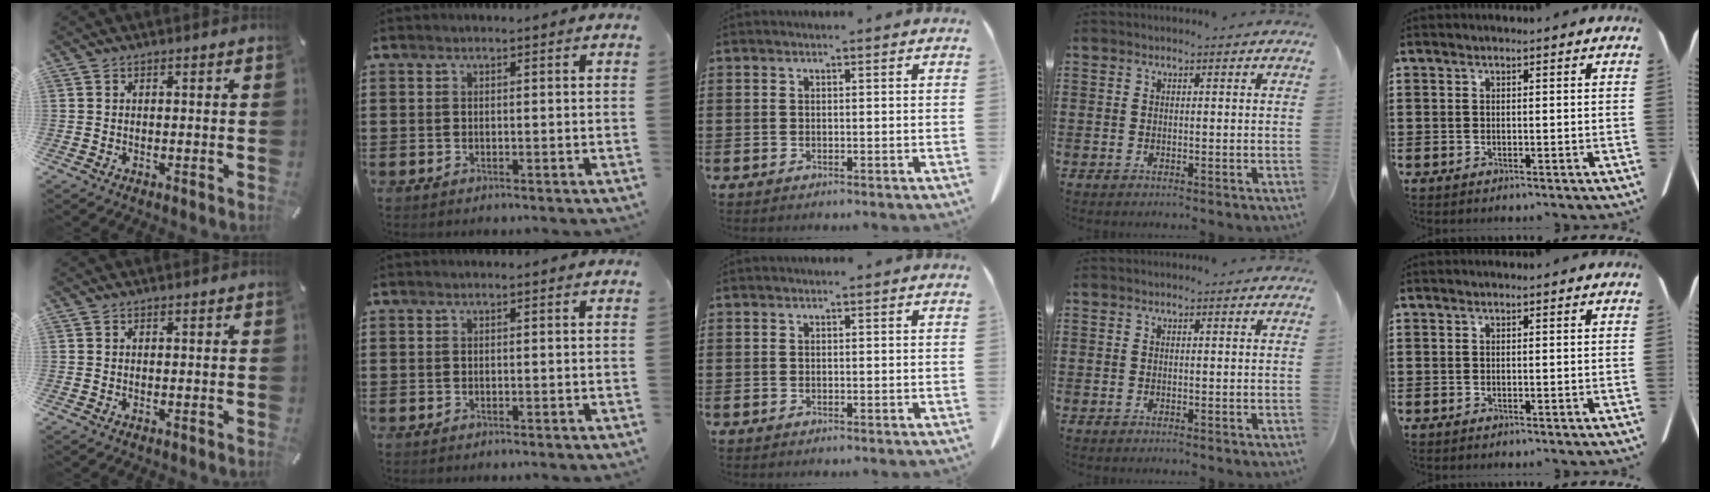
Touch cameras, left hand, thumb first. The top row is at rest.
{}